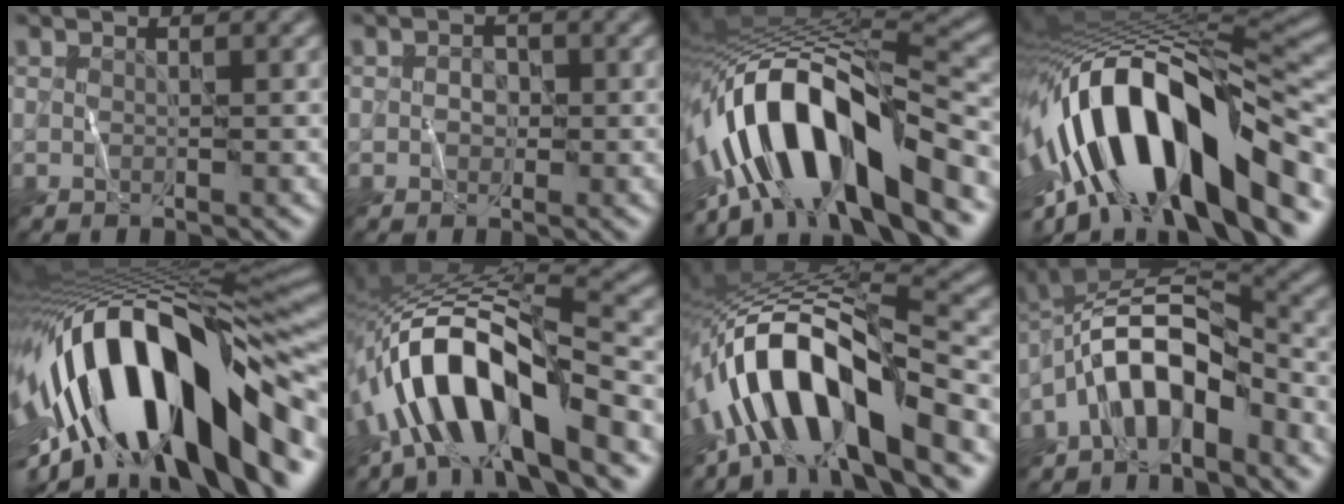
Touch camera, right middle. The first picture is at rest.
{"total": 1.3, "force": [-0.1, 1.1, 0.6], "torque": [0.007, 0.004, -0.007]}
{"total": 13.7, "force": [-5.2, 4.9, 11.7], "torque": [-0.185, 0.019, -0.092]}
{"total": 16.4, "force": [-4.5, 6.7, 14.2], "torque": [-0.231, 0.024, -0.079]}
{"total": 17.8, "force": [-3.8, 7.3, 15.8], "torque": [-0.261, 0.031, -0.068]}
{"total": 10.5, "force": [-5.5, 3.4, 8.3], "torque": [-0.134, 0.018, -0.107]}
{"total": 11.5, "force": [-5.9, 3.4, 9.3], "torque": [-0.148, 0.020, -0.107]}
{"total": 8.5, "force": [-4.5, 3.8, 6.1], "torque": [-0.096, 0.013, -0.094]}